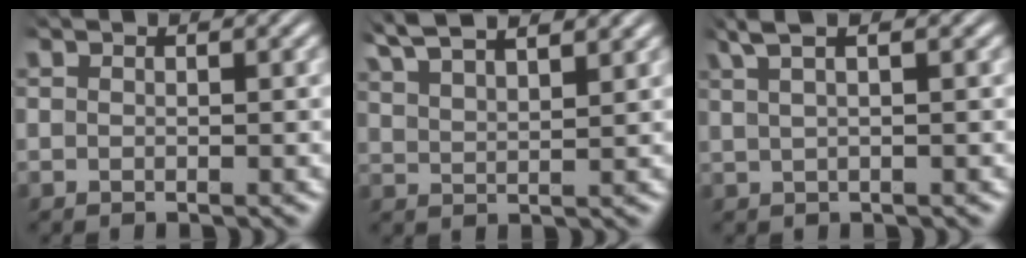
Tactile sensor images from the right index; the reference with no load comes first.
{"total": 4.9, "force": [3.9, 1.8, 2.3], "torque": [-0.058, 0.004, 0.066]}
{"total": 4.1, "force": [2.6, 1.4, 2.8], "torque": [-0.047, 0.021, 0.035]}